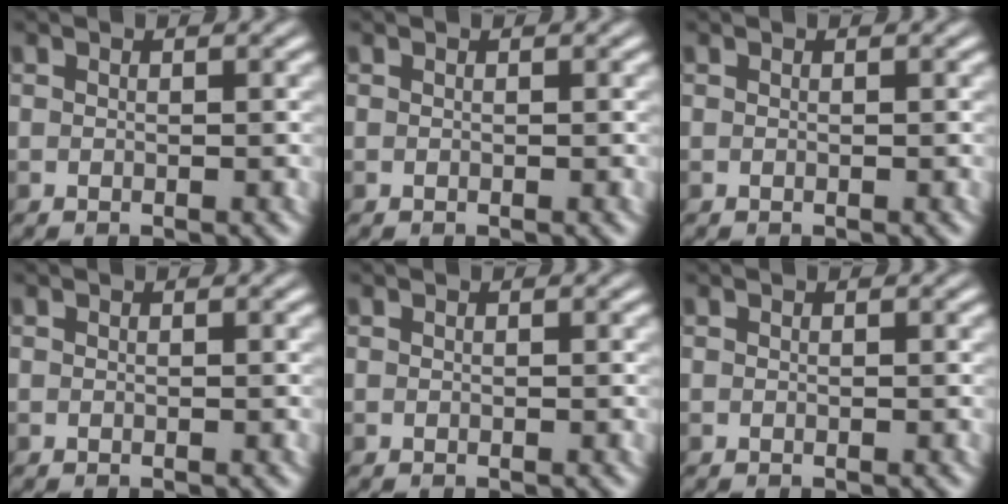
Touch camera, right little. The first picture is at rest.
{"total": 0.0}
{"total": 0.0}
{"total": 0.0}
{"total": 0.0}
{"total": 0.0}